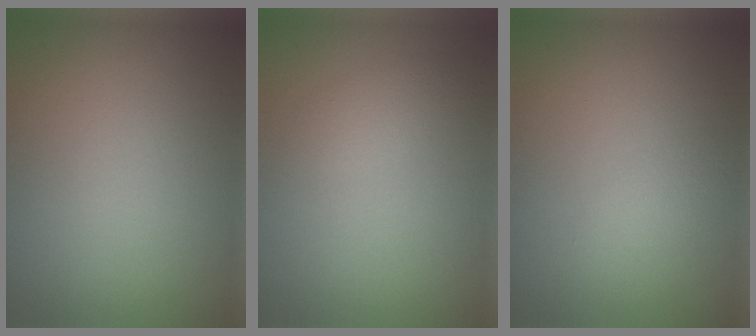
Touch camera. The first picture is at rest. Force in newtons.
{"total": 1.6, "press": 1.6, "slide": 0.0}
{"total": 1.5, "press": 1.5, "slide": 0.1}